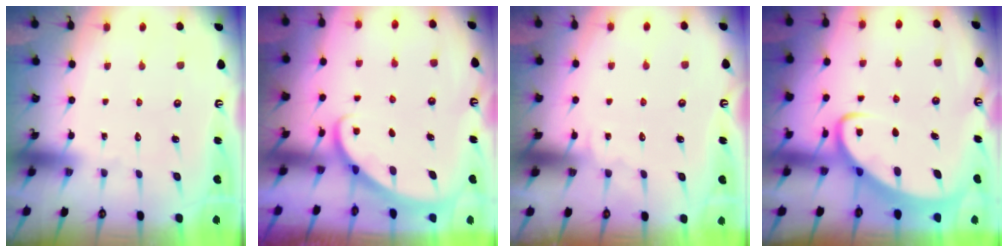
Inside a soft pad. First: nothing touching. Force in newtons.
{"total": 2.1, "press": 2.1, "slide": 0.1}
{"total": 2.4, "press": 2.4, "slide": 0.2}
{"total": 5.3, "press": 5.2, "slide": 0.7}